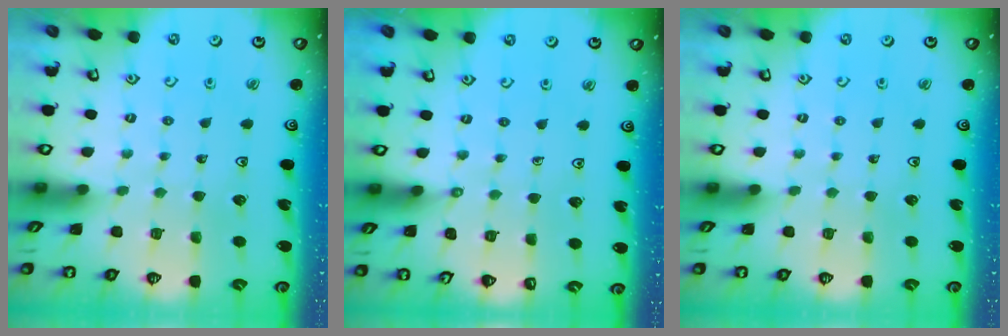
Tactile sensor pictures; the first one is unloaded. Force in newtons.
{"total": 2.5, "press": 2.5, "slide": 0.4}
{"total": 0.0}